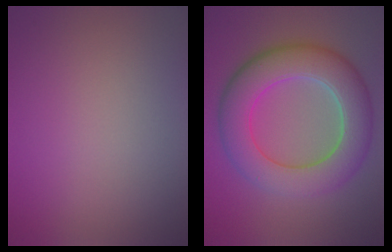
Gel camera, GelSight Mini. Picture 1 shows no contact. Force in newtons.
{"total": 8.6, "press": 8.6, "slide": 0.6}